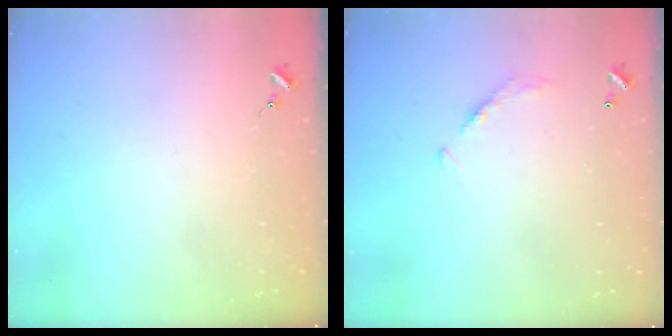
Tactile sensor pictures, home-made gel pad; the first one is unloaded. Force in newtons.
{"total": 6.5, "press": 6.5, "slide": 0.4}